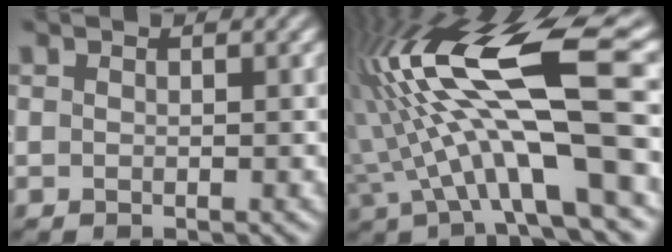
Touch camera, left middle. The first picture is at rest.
{"total": 13.6, "force": [1.6, 3.5, 13.1], "torque": [-0.245, 0.018, 0.022]}